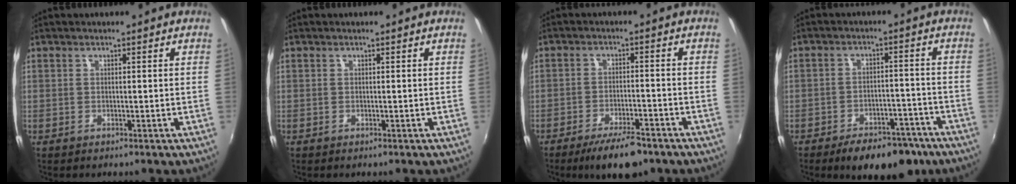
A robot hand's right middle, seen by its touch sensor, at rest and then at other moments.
{"total": 0.0}
{"total": 9.0, "force": [-6.8, 2.7, 5.3], "torque": [-0.114, -0.013, -0.107]}
{"total": 11.6, "force": [-8.6, 5.4, 5.6], "torque": [-0.099, 0.017, -0.108]}